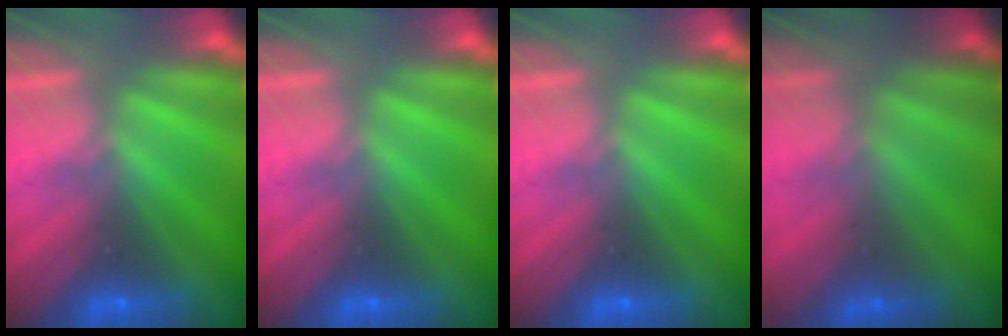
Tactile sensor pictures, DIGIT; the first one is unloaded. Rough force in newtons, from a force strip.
{"total": 0.0}
{"total": 0.0}
{"total": 1.5}